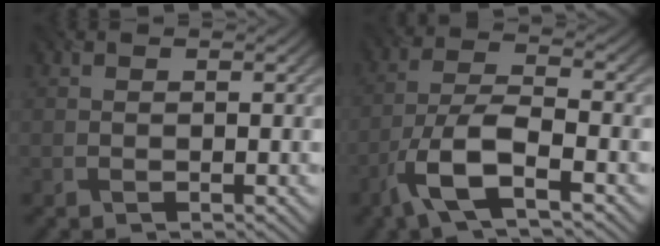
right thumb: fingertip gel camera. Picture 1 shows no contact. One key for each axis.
{"total": 8.3, "fx": -4.6, "fy": 2.4, "fz": 6.5, "tx": -0.137, "ty": 0.004, "tz": -0.102}